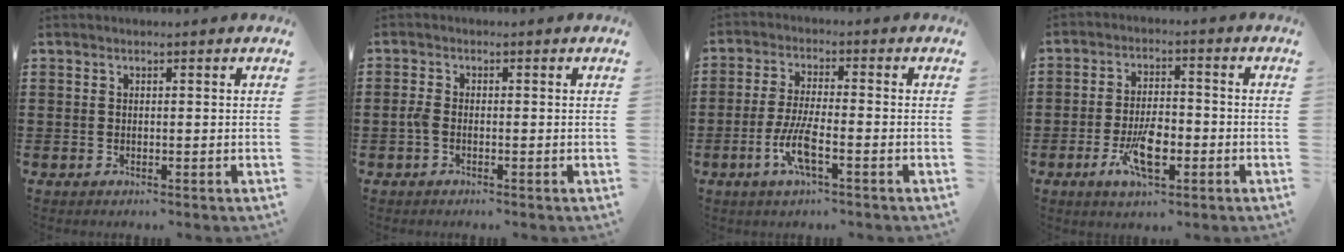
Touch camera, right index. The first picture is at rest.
{"total": 1.5, "force": [-0.6, 0.8, 1.2], "torque": [-0.030, 0.000, -0.013]}
{"total": 6.2, "force": [-2.7, 1.2, 5.5], "torque": [-0.115, -0.011, -0.052]}
{"total": 7.5, "force": [-2.8, 3.0, 6.2], "torque": [-0.124, -0.003, -0.050]}